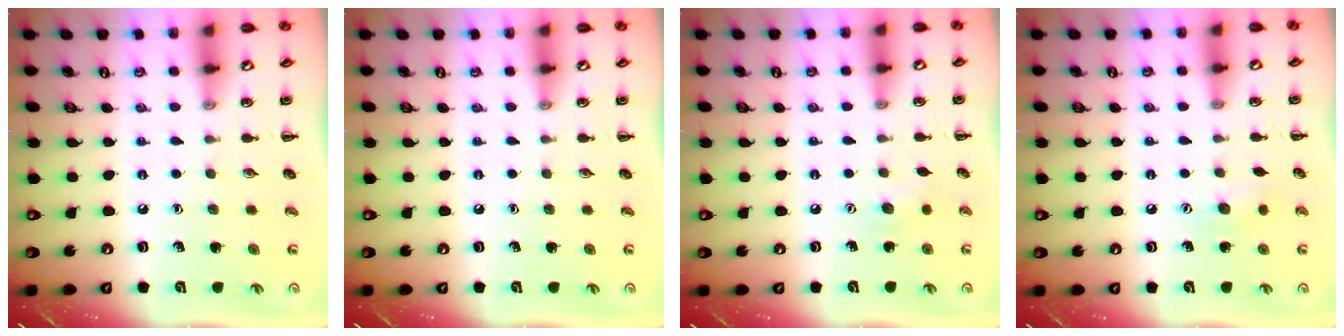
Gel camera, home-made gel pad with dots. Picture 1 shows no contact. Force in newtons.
{"total": 0.0}
{"total": 4.4, "press": 4.3, "slide": 0.7}
{"total": 7.2, "press": 7.0, "slide": 1.7}